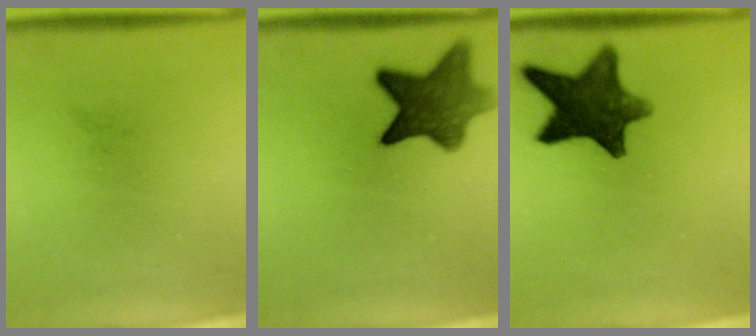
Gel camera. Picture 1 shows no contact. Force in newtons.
{"total": 9.1}
{"total": 12.5}